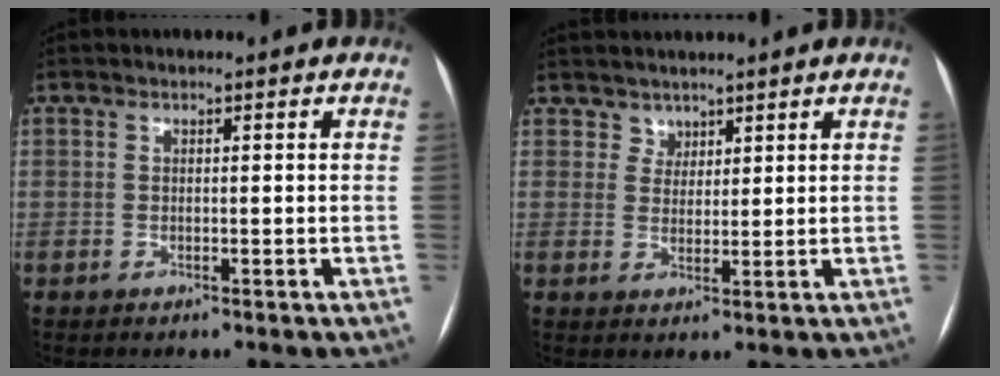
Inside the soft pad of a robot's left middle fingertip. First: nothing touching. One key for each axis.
{"total": 2.7, "fx": 2.1, "fy": 1.6, "fz": -0.4, "tx": 0.012, "ty": 0.009, "tz": 0.034}